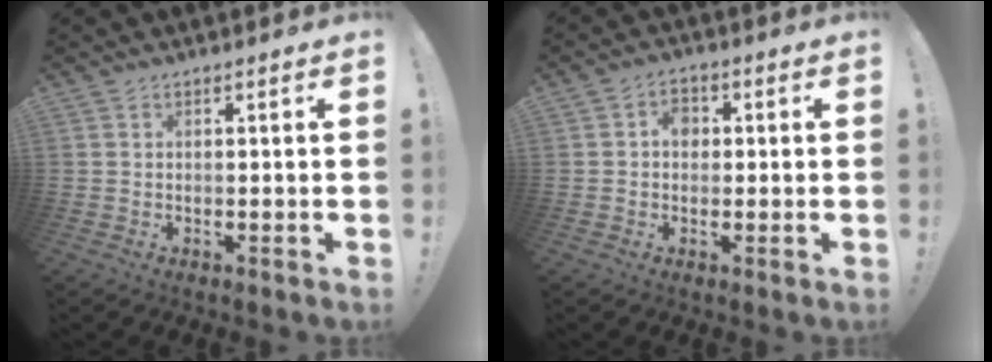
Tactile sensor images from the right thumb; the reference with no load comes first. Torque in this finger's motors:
{"motor_torque": [0.66, 0.76, 0.08, -0.03, 0.00]}